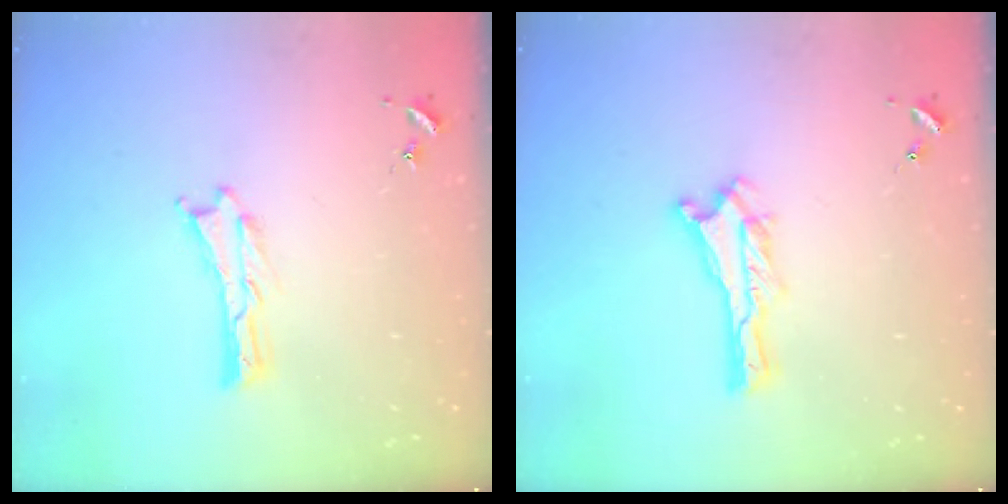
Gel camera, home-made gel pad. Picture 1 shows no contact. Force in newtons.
{"total": 0.0}